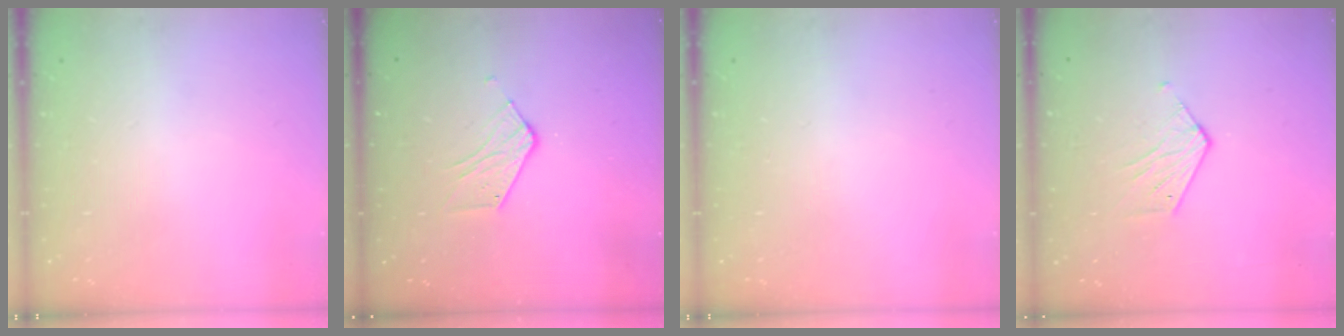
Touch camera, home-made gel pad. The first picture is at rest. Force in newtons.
{"total": 5.9, "press": 5.9, "slide": 0.2}
{"total": 0.0}
{"total": 5.3, "press": 5.3, "slide": 0.3}